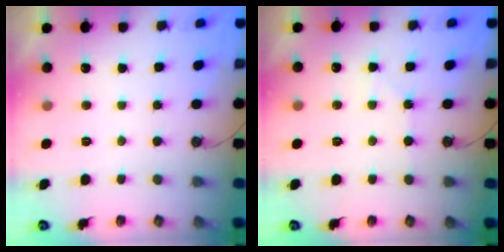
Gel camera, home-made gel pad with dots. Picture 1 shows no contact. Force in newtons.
{"total": 4.0, "press": 3.9, "slide": 0.6}